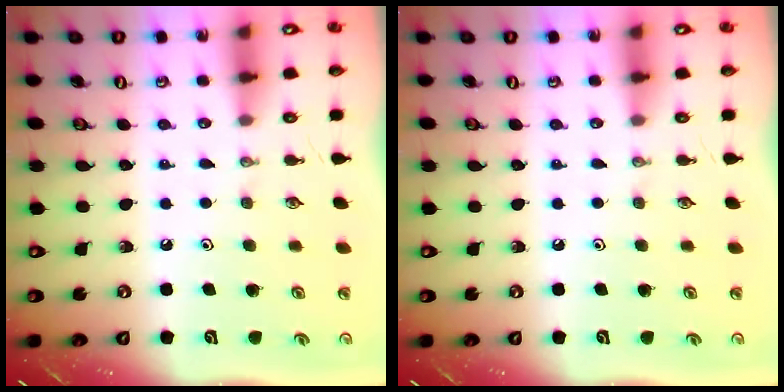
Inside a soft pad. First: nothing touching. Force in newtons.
{"total": 0.0}